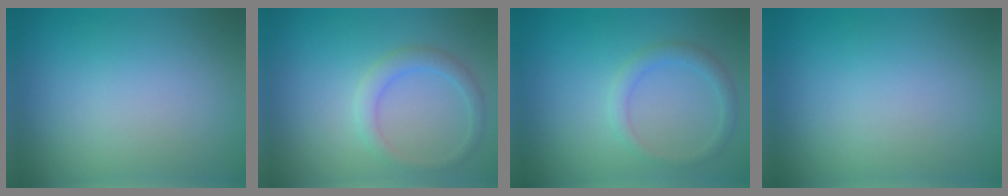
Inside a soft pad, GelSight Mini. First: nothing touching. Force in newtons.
{"total": 2.2, "press": 2.2, "slide": 0.2}
{"total": 1.9, "press": 1.9, "slide": 0.1}
{"total": 0.0}